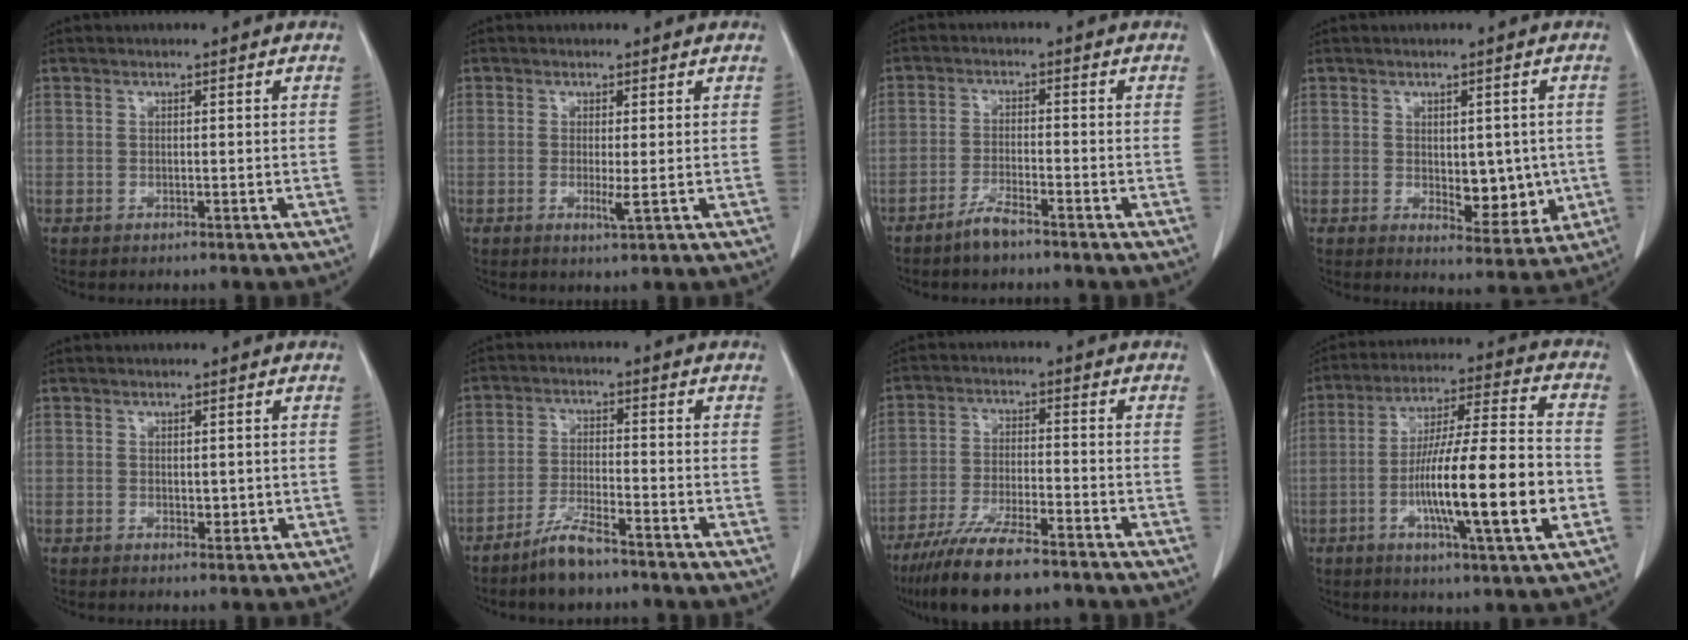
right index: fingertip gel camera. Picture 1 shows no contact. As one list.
[{"total": 1.9, "force": [-0.1, 0.1, 1.9], "torque": [-0.036, -0.007, 0.001]}, {"total": 3.8, "force": [-3.1, 0.5, 2.1], "torque": [-0.043, -0.002, -0.059]}, {"total": 7.0, "force": [-0.3, 3.6, 5.9], "torque": [-0.067, -0.006, 0.010]}, {"total": 1.8, "force": [0.1, 1.2, 1.3], "torque": [-0.016, -0.004, 0.005]}, {"total": 6.0, "force": [-4.8, 0.9, 3.6], "torque": [-0.078, -0.010, -0.090]}, {"total": 12.3, "force": [-9.5, 2.3, 7.5], "torque": [-0.132, -0.029, -0.161]}, {"total": 18.5, "force": [-4.3, 1.2, 17.9], "torque": [-0.302, -0.004, -0.070]}]